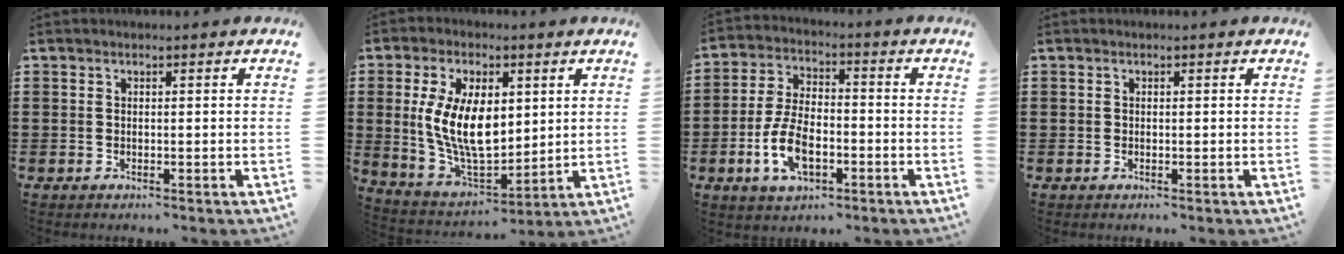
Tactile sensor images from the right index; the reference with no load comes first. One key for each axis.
{"total": 11.3, "fx": 1.7, "fy": 6.3, "fz": 9.2, "tx": -0.196, "ty": 0.003, "tz": 0.029}
{"total": 8.5, "fx": -2.8, "fy": 4.4, "fz": 6.7, "tx": -0.161, "ty": -0.004, "tz": -0.058}
{"total": 0.0}